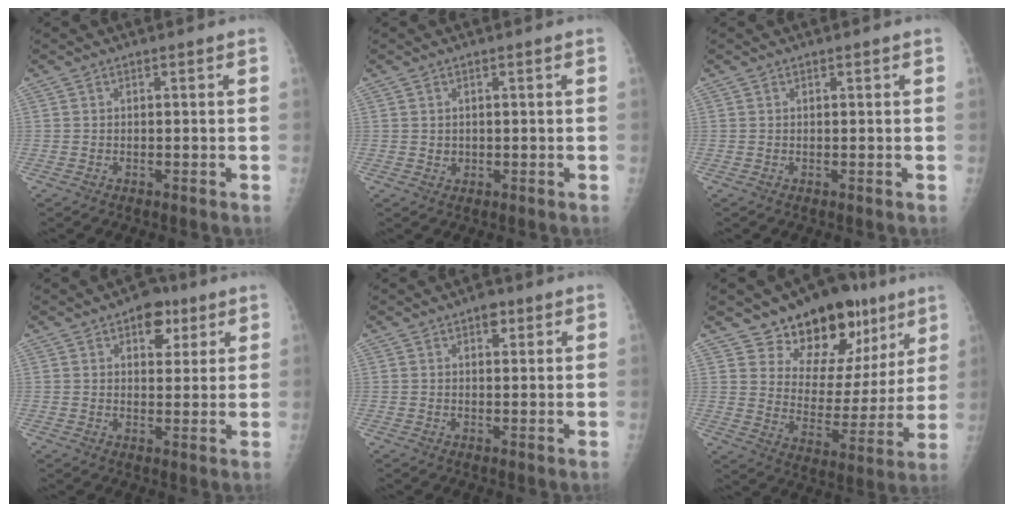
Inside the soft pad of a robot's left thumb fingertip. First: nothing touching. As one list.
[{"total": 1.1, "force": [0.4, 1.0, 0.3], "torque": [0.002, -0.002, 0.007]}, {"total": 0.0}, {"total": 6.5, "force": [3.4, 4.2, 3.6], "torque": [-0.017, -0.011, 0.043]}, {"total": 2.6, "force": [1.5, 1.5, 1.5], "torque": [-0.007, -0.004, 0.019]}, {"total": 18.6, "force": [11.8, 10.8, 9.5], "torque": [-0.069, -0.064, 0.182]}]